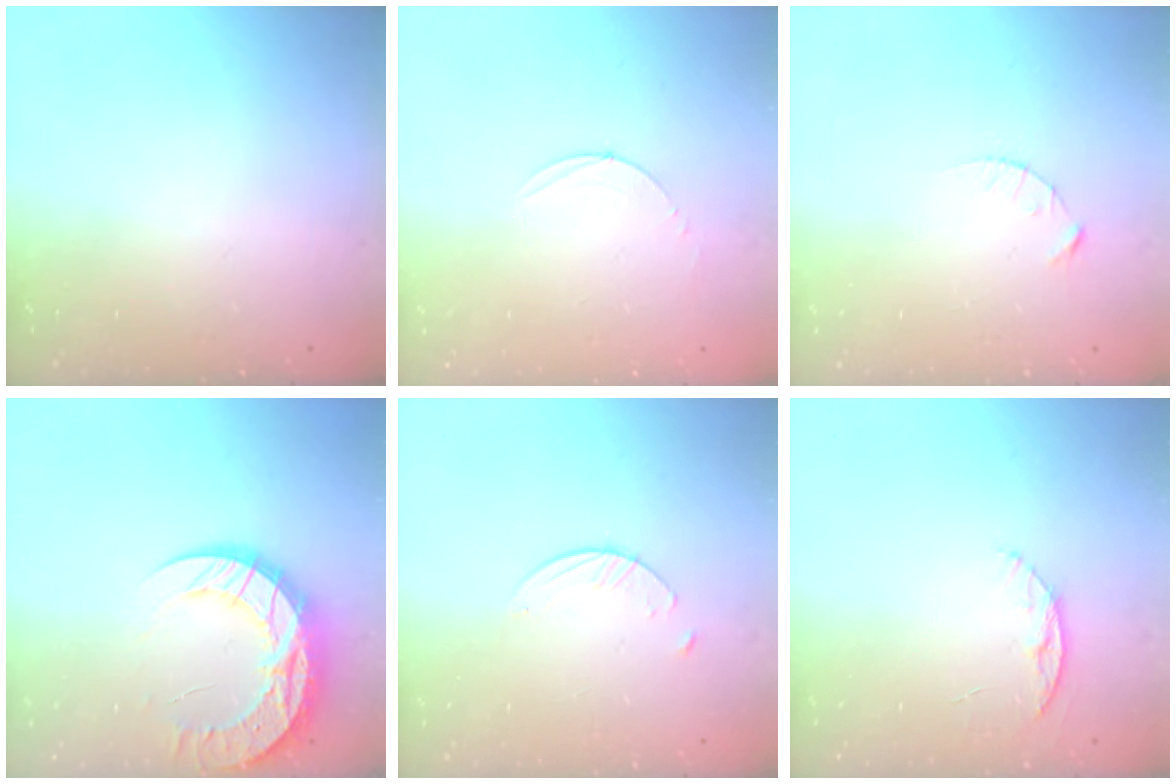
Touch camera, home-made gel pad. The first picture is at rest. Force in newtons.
{"total": 2.8, "press": 2.8, "slide": 0.3}
{"total": 2.1, "press": 2.1, "slide": 0.3}
{"total": 15.4, "press": 15.4, "slide": 1.1}
{"total": 3.6, "press": 3.6, "slide": 0.4}
{"total": 5.6, "press": 5.6, "slide": 0.6}